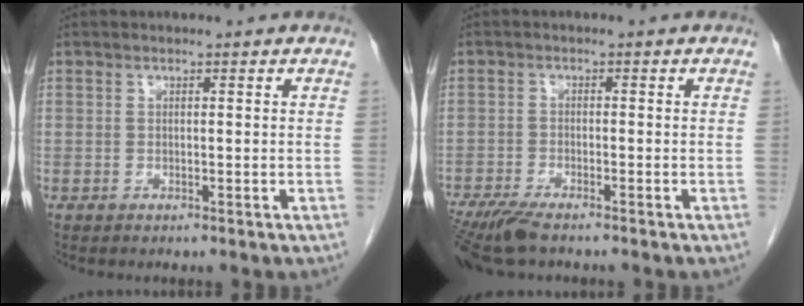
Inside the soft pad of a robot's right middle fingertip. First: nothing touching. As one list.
[{"total": 7.3, "force": [-5.9, 1.2, 4.2], "torque": [-0.076, -0.019, -0.105]}]